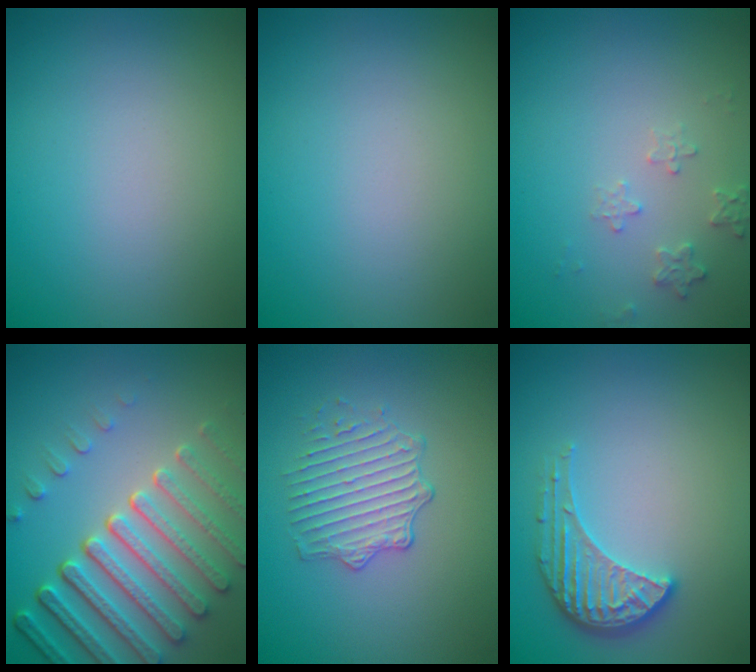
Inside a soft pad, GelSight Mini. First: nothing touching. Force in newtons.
{"total": 0.0}
{"total": 1.6, "press": 1.6, "slide": 0.4}
{"total": 7.8, "press": 5.8, "slide": 5.3}
{"total": 2.6, "press": 2.0, "slide": 1.6}
{"total": 3.4, "press": 3.2, "slide": 1.3}